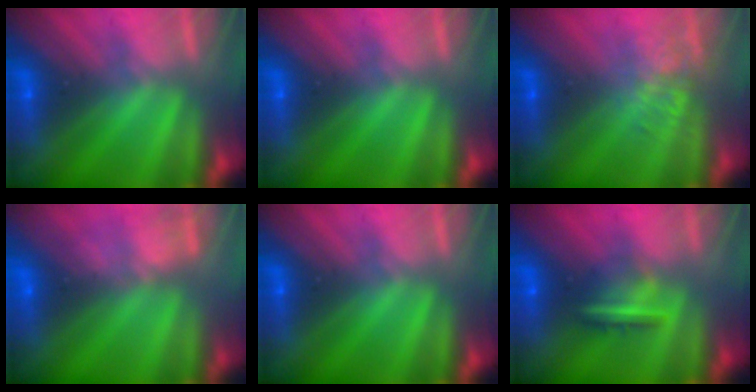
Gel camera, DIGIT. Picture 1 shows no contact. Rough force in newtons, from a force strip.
{"total": 0.0}
{"total": 3.1}
{"total": 7.3}
{"total": 0.0}
{"total": 9.3}